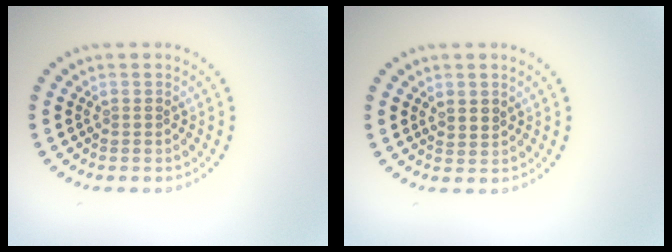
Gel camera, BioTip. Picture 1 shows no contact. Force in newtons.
{"total": 1.2, "press": 1.0, "slide": 0.6}